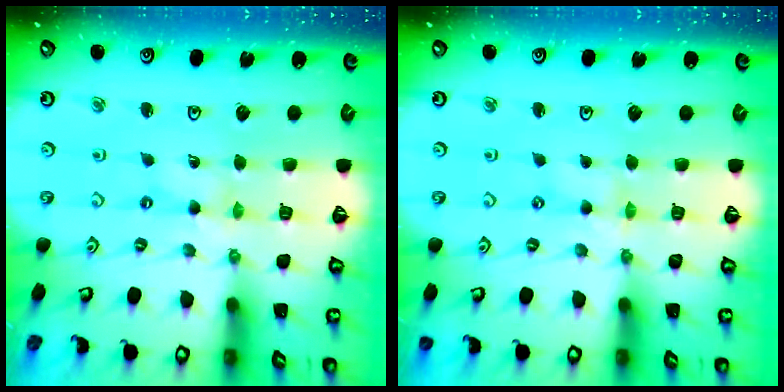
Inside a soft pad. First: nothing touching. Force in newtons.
{"total": 0.0}